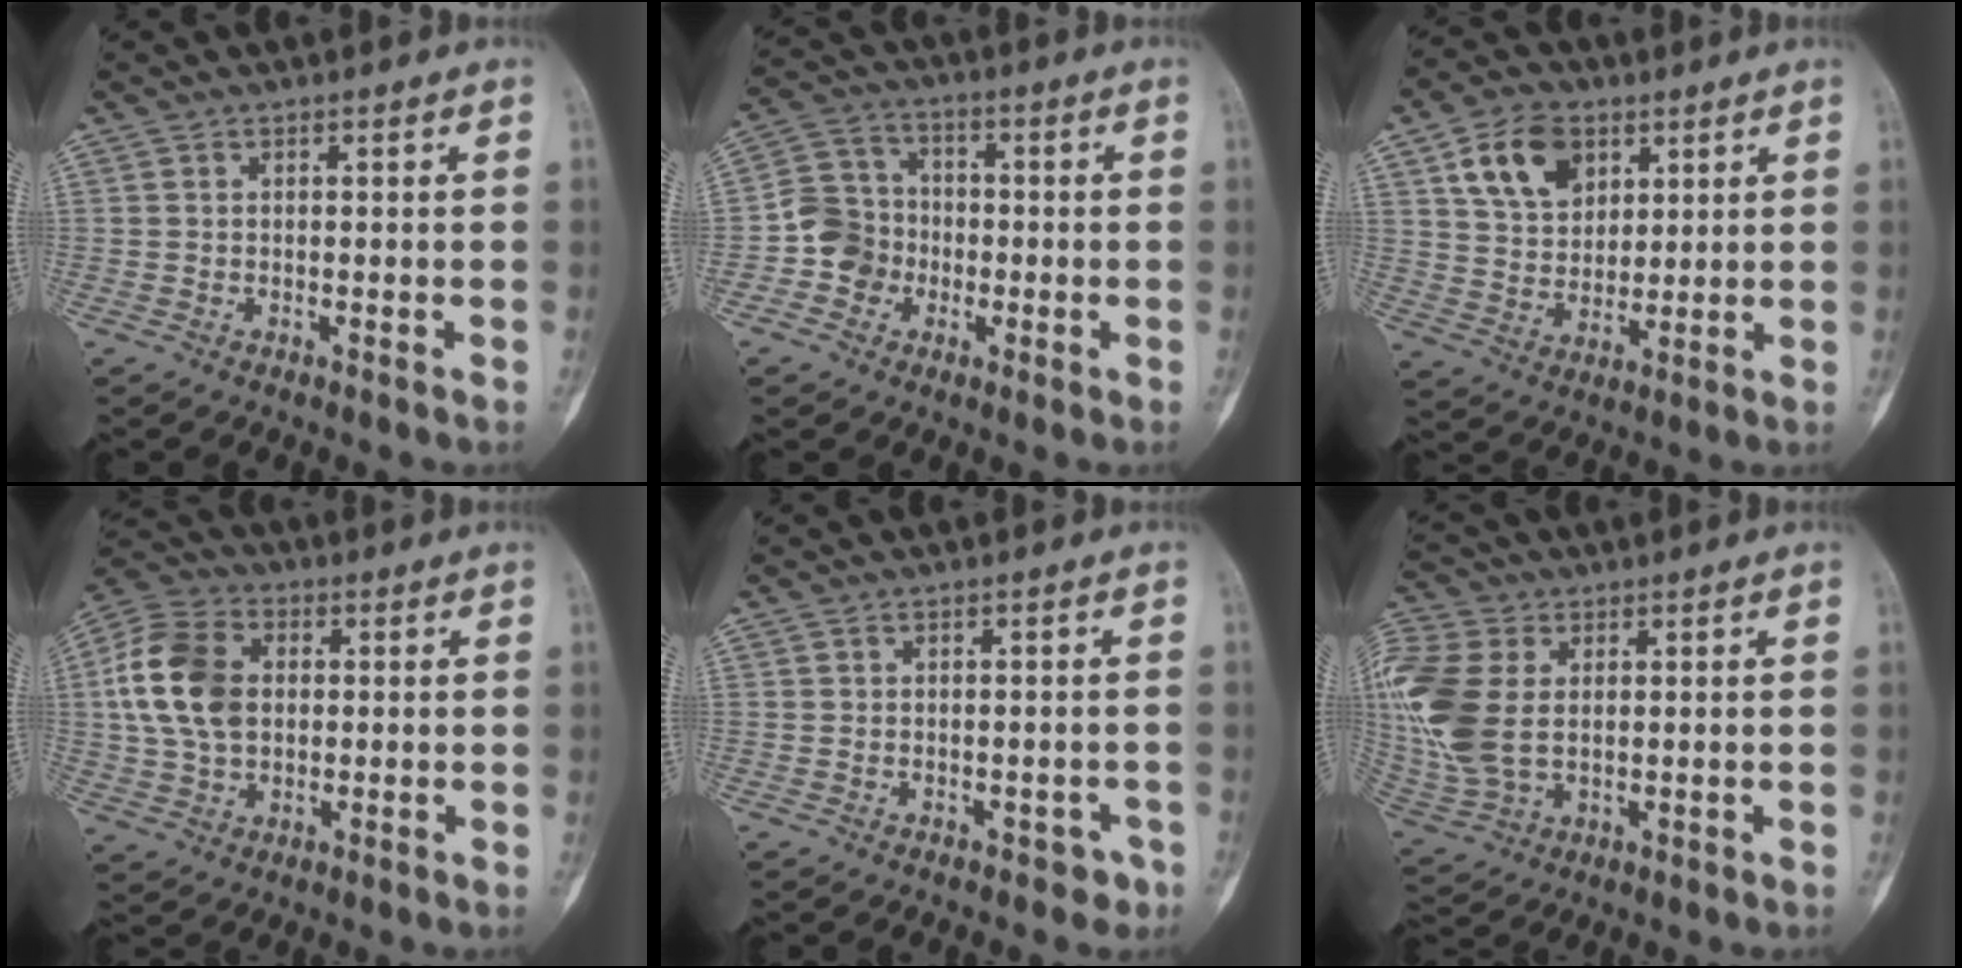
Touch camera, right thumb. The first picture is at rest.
{"total": 8.1, "force": [-2.1, 7.5, 2.2], "torque": [-0.010, 0.027, -0.047]}
{"total": 11.7, "force": [5.3, 8.0, 6.7], "torque": [-0.089, -0.018, 0.099]}
{"total": 14.5, "force": [1.5, 10.3, 10.1], "torque": [-0.182, 0.015, 0.022]}
{"total": 2.3, "force": [-1.2, 1.6, 1.1], "torque": [0.003, 0.011, -0.011]}
{"total": 17.7, "force": [2.6, 11.8, 13.0], "torque": [-0.325, -0.003, 0.057]}